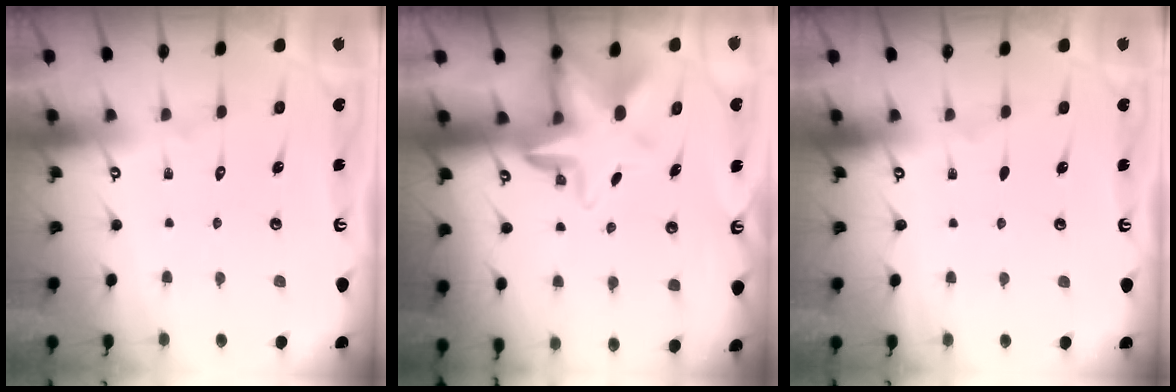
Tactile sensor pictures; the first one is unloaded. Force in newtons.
{"total": 8.6, "press": 8.4, "slide": 1.5}
{"total": 0.0}